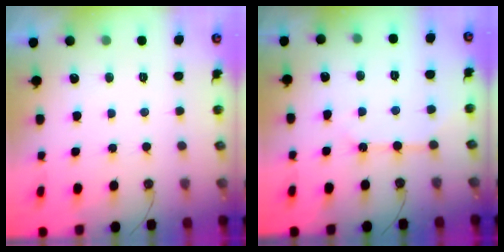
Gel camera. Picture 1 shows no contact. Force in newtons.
{"total": 7.5, "press": 7.5, "slide": 0.8}